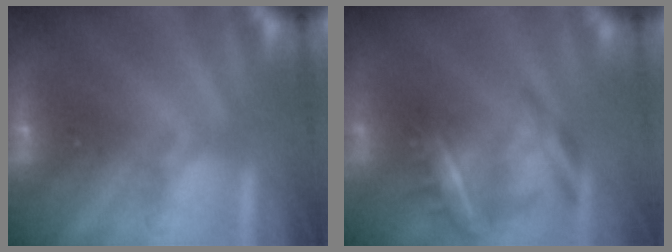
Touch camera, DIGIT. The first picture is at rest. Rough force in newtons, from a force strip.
{"total": 10.8}